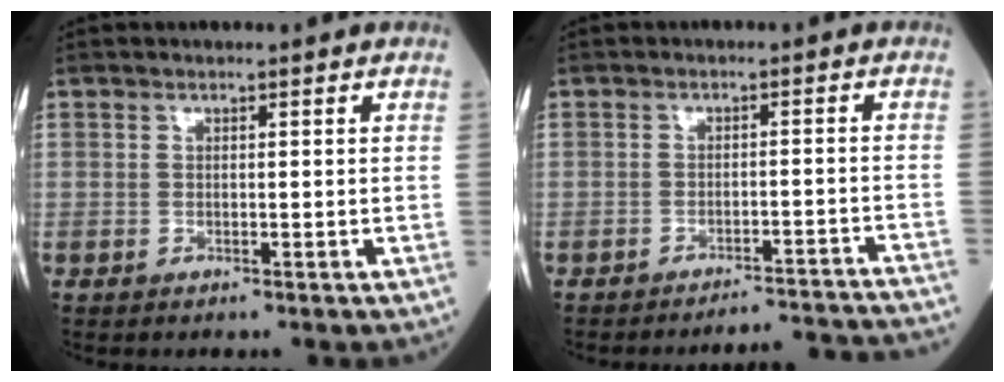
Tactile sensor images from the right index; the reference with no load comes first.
{"total": 11.8, "force": [-11.6, -1.3, 1.4], "torque": [0.006, -0.006, -0.137]}